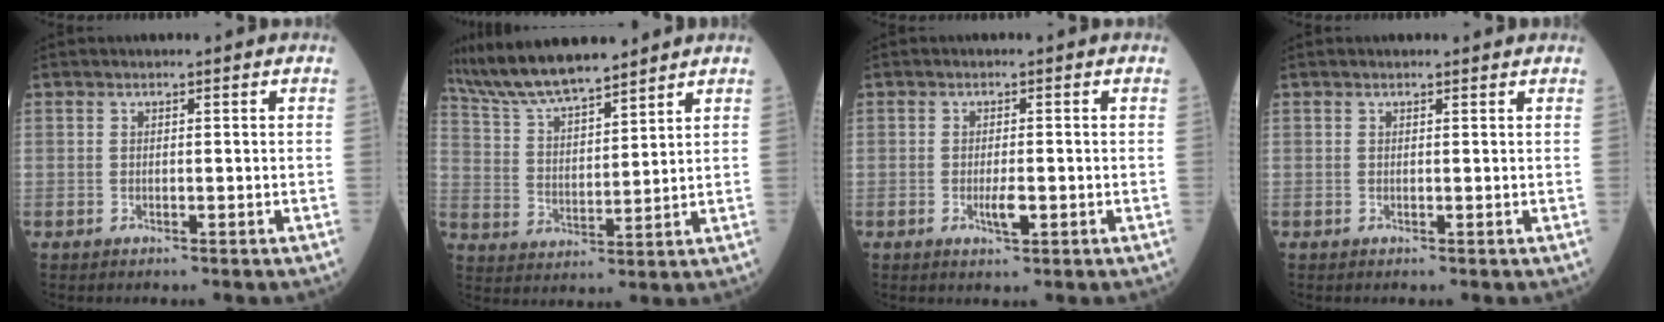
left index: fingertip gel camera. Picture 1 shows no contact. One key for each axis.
{"total": 12.1, "fx": 10.9, "fy": 1.9, "fz": 5.1, "tx": -0.104, "ty": 0.011, "tz": 0.206}
{"total": 2.4, "fx": -0.8, "fy": 0.5, "fz": 2.2, "tx": -0.044, "ty": -0.002, "tz": -0.010}
{"total": 1.5, "fx": 1.4, "fy": 0.3, "fz": 0.4, "tx": -0.009, "ty": 0.010, "tz": 0.014}